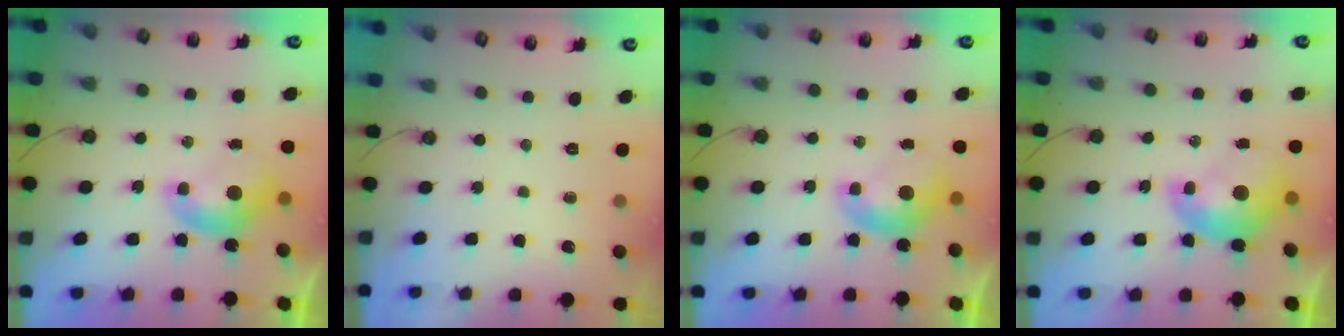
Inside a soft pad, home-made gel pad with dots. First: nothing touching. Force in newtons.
{"total": 0.0}
{"total": 0.0}
{"total": 2.6, "press": 2.5, "slide": 0.7}